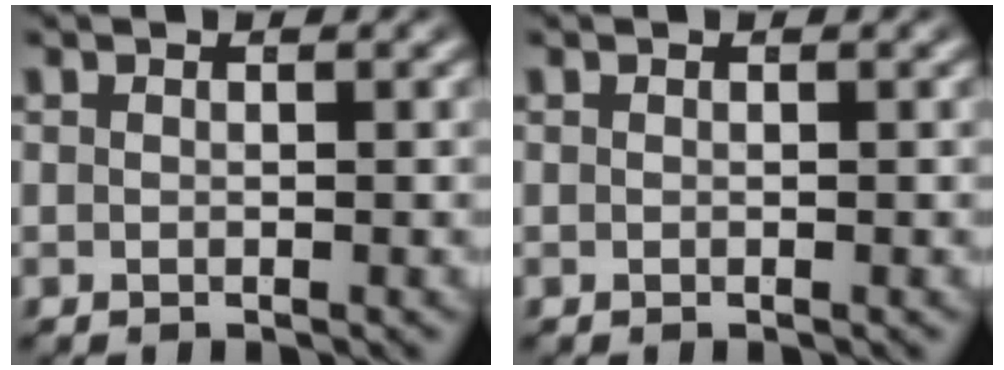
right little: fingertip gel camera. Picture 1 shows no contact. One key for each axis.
{"total": 0.0}